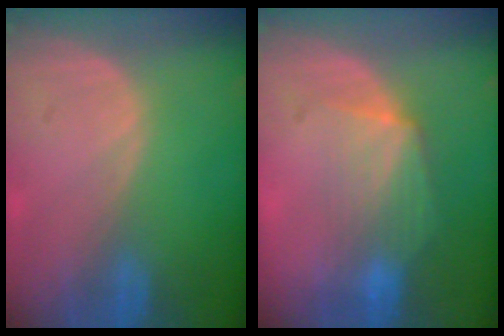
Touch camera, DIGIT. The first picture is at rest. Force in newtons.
{"total": 6.9, "press": 6.3, "slide": 2.9}